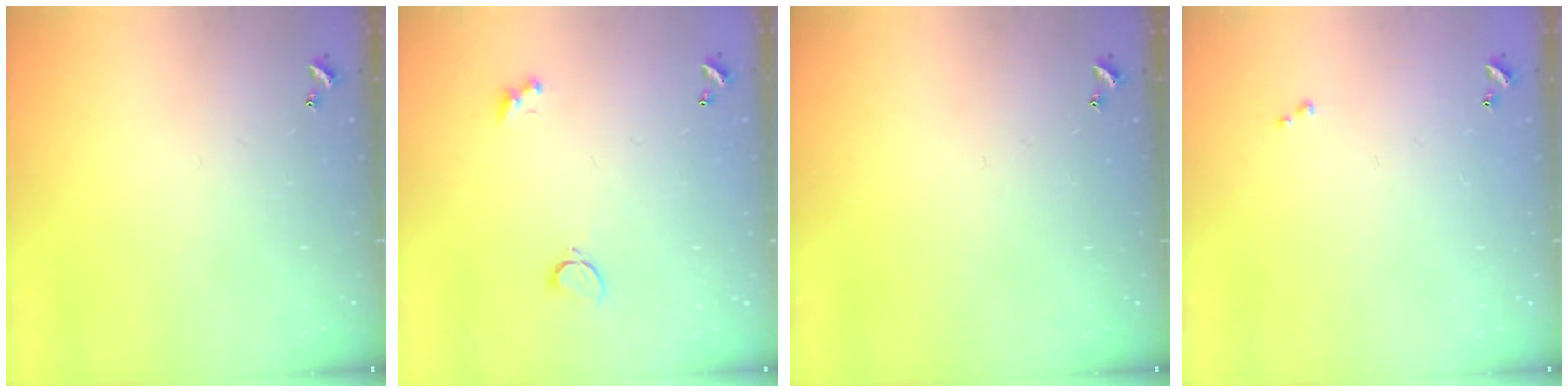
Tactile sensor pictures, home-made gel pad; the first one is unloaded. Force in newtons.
{"total": 1.6, "press": 1.5, "slide": 0.5}
{"total": 0.0}
{"total": 0.0}